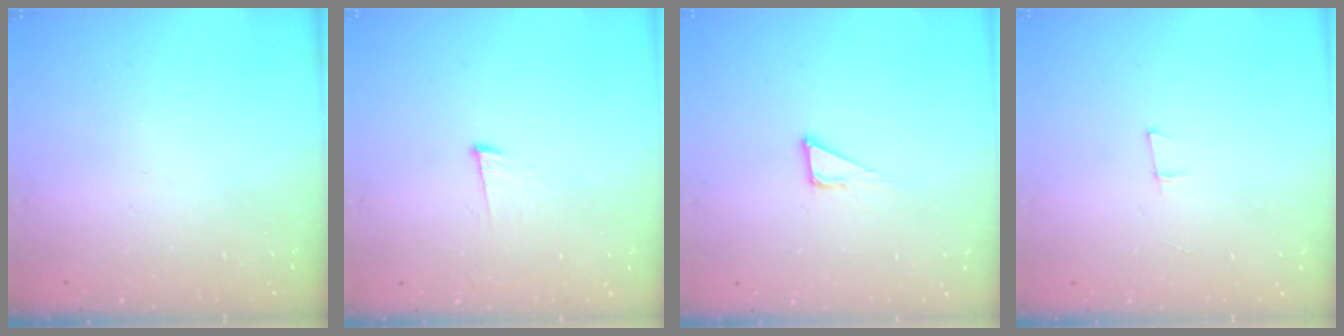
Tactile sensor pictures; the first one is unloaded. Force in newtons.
{"total": 7.0, "press": 6.8, "slide": 1.7}
{"total": 4.7, "press": 4.7, "slide": 0.2}
{"total": 5.3, "press": 4.4, "slide": 3.0}